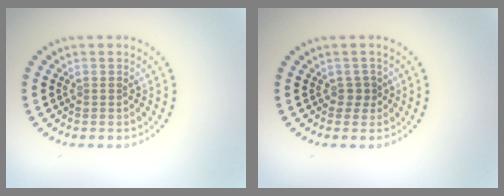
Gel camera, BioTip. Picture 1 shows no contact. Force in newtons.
{"total": 1.0, "press": 0.8, "slide": 0.6}